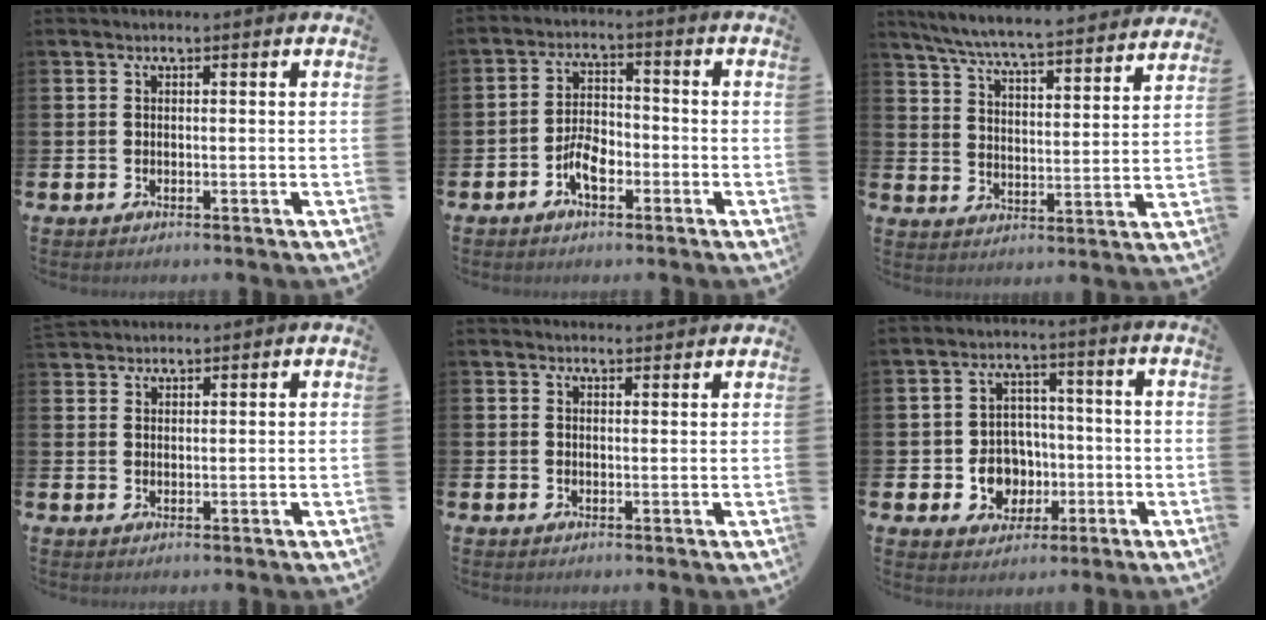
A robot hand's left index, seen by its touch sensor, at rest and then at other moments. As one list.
[{"total": 4.5, "force": [-2.1, 2.3, 3.3], "torque": [-0.055, 0.010, -0.039]}, {"total": 7.2, "force": [6.9, 0.0, 2.0], "torque": [-0.068, -0.052, 0.119]}, {"total": 2.4, "force": [2.3, 0.5, -0.2], "torque": [-0.002, -0.006, 0.044]}, {"total": 1.9, "force": [1.9, 0.2, -0.1], "torque": [0.007, -0.011, 0.033]}, {"total": 5.9, "force": [-1.1, 5.4, 2.1], "torque": [-0.056, 0.012, -0.020]}]